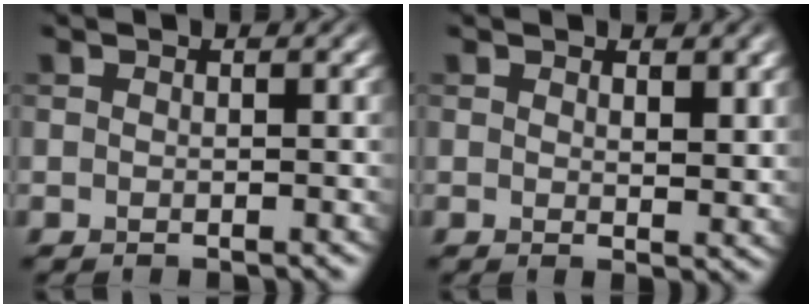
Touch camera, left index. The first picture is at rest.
{"total": 2.3, "force": [1.3, 0.8, 1.7], "torque": [-0.022, -0.010, 0.026]}